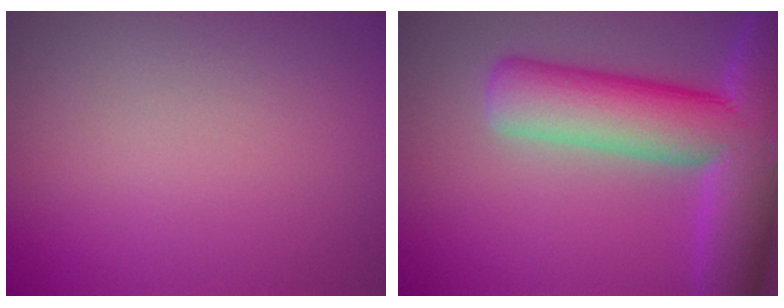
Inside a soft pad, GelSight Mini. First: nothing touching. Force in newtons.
{"total": 12.1, "press": 12.1, "slide": 0.9}